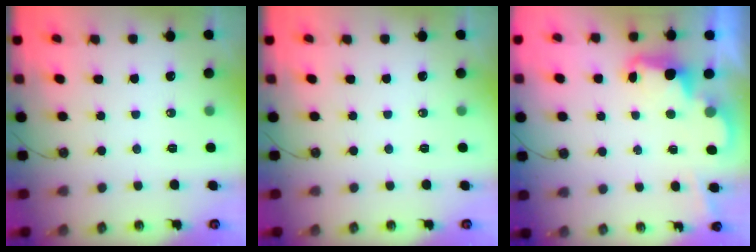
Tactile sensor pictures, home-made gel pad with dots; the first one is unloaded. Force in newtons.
{"total": 0.0}
{"total": 2.5, "press": 2.4, "slide": 0.6}